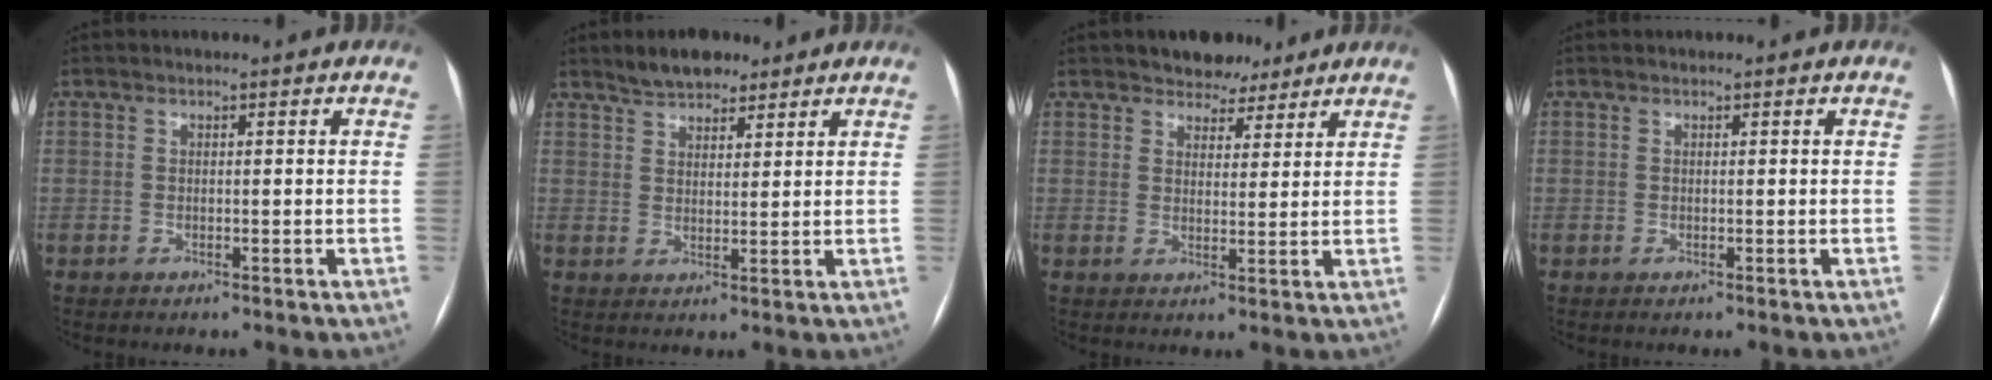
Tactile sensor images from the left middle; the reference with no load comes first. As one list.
[{"total": 5.7, "force": [4.6, 2.3, 2.3], "torque": [-0.045, 0.011, 0.085]}, {"total": 5.1, "force": [4.2, 2.7, 1.2], "torque": [-0.014, 0.003, 0.066]}, {"total": 0.0}]